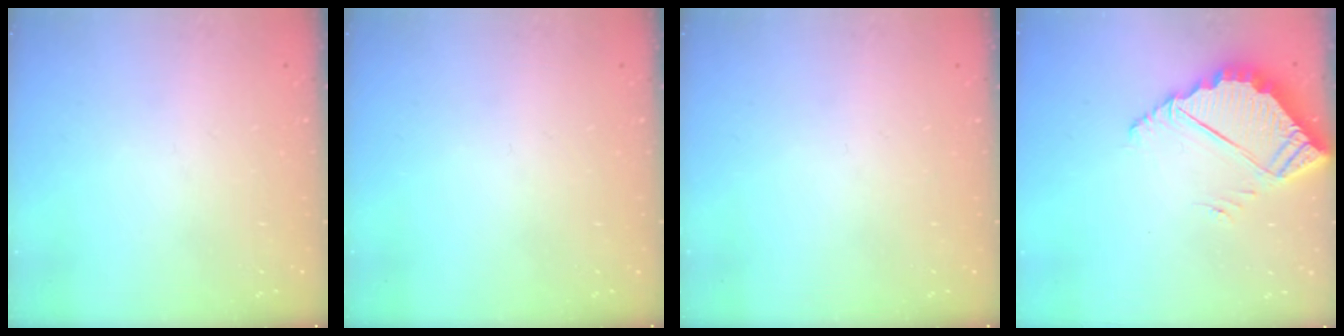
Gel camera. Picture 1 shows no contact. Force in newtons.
{"total": 0.0}
{"total": 0.0}
{"total": 5.8, "press": 5.8, "slide": 0.2}